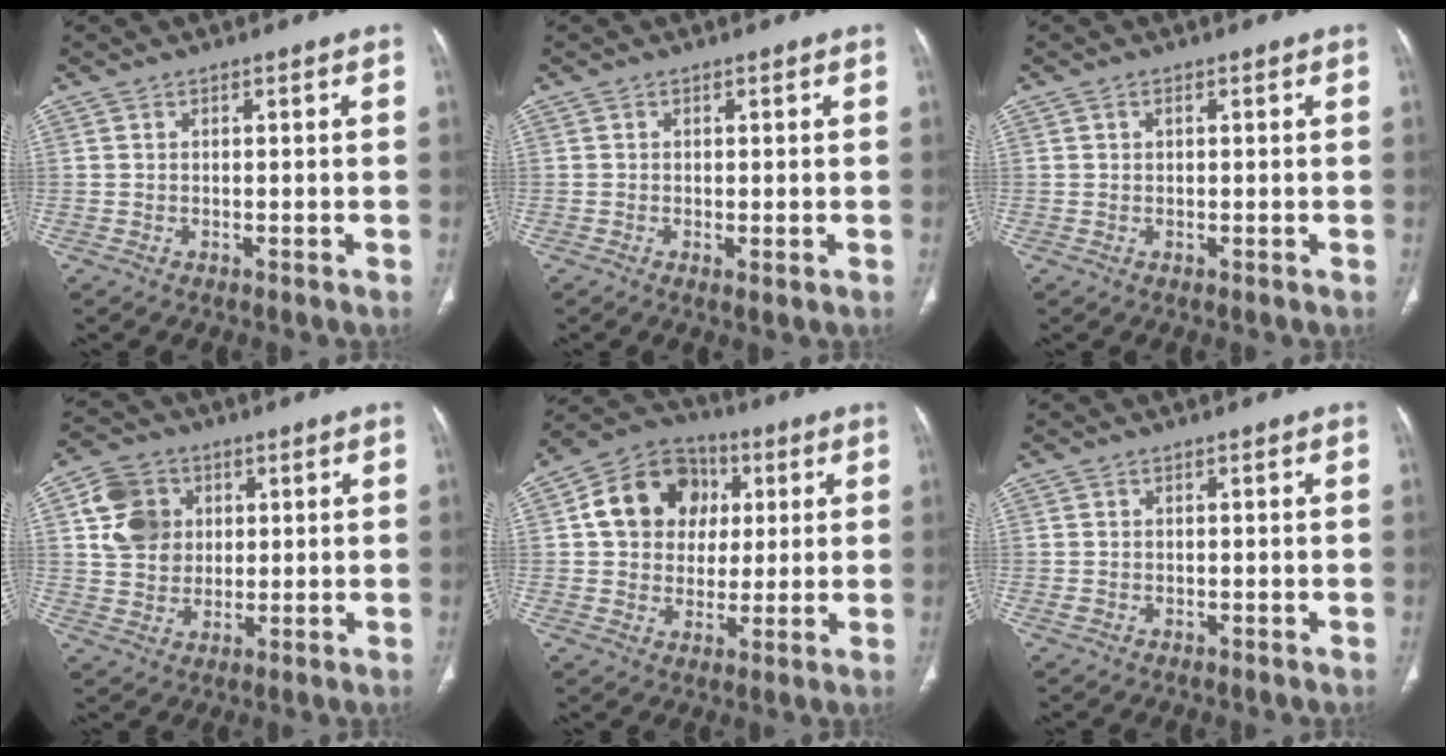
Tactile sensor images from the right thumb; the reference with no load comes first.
{"total": 1.0, "force": [-0.2, 0.3, 0.9], "torque": [-0.022, -0.006, -0.004]}
{"total": 0.7, "force": [0.2, 0.5, 0.4], "torque": [-0.005, 0.001, 0.004]}
{"total": 10.3, "force": [2.6, 8.8, 4.8], "torque": [-0.059, 0.000, 0.046]}
{"total": 14.6, "force": [3.0, 12.4, 7.0], "torque": [-0.088, 0.009, 0.047]}
{"total": 0.8, "force": [-0.2, 0.7, 0.4], "torque": [-0.012, 0.003, -0.001]}